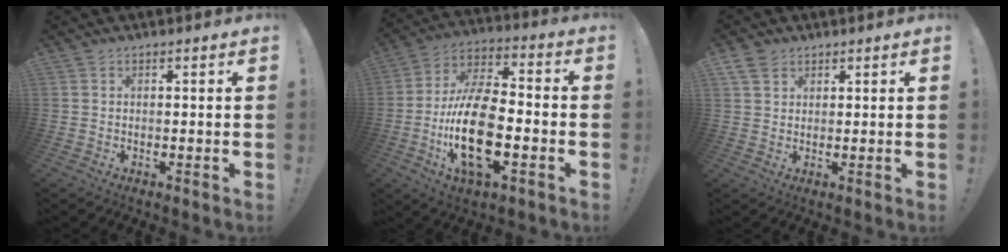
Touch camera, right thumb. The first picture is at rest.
{"total": 20.8, "force": [-5.4, 10.1, 17.4], "torque": [-0.333, 0.016, -0.087]}
{"total": 4.2, "force": [2.7, 2.8, 1.6], "torque": [-0.025, -0.011, 0.051]}